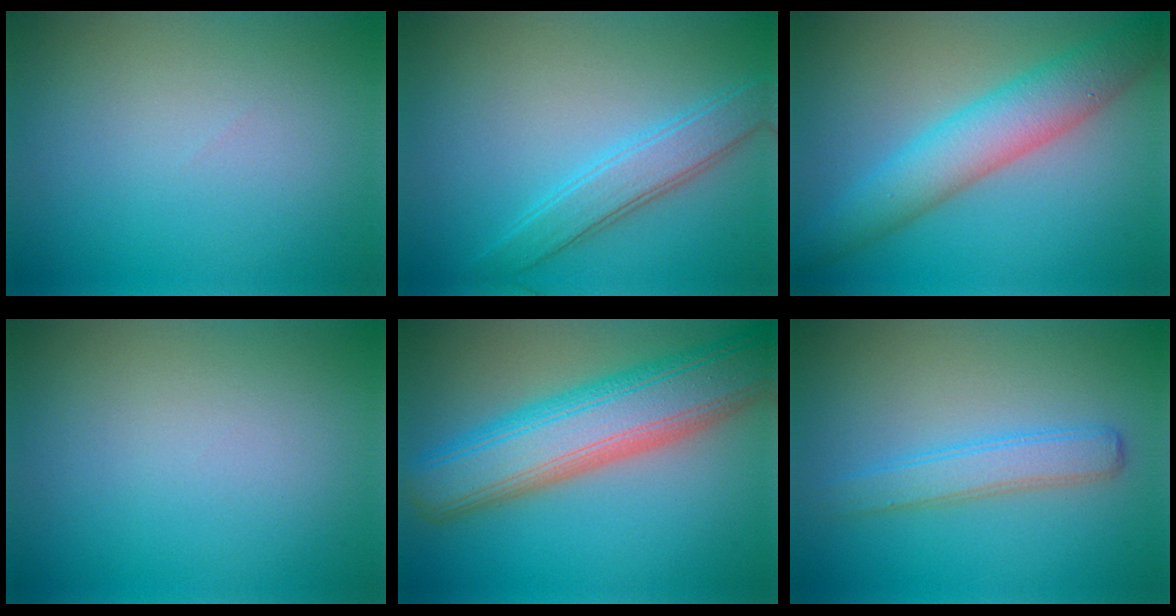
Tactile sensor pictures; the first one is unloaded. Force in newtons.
{"total": 3.3, "press": 3.3, "slide": 0.0}
{"total": 6.3, "press": 6.3, "slide": 0.1}
{"total": 0.0}
{"total": 10.5, "press": 10.5, "slide": 0.4}
{"total": 2.9, "press": 2.9, "slide": 0.1}